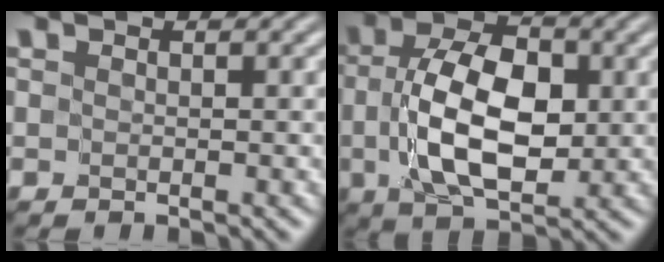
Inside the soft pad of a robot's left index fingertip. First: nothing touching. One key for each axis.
{"total": 8.2, "fx": -0.6, "fy": 4.6, "fz": 6.8, "tx": -0.131, "ty": 0.003, "tz": -0.010}